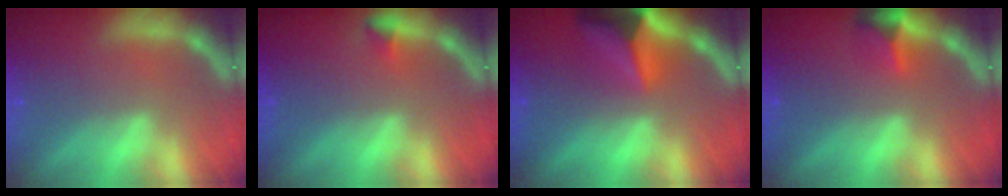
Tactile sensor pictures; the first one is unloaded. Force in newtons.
{"total": 0.9}
{"total": 9.0}
{"total": 2.9}